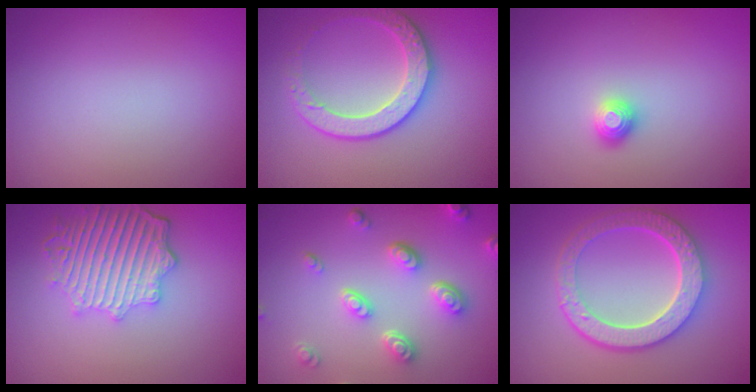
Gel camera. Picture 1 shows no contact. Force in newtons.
{"total": 3.7, "press": 3.6, "slide": 0.9}
{"total": 1.1, "press": 1.0, "slide": 0.3}
{"total": 5.6, "press": 4.5, "slide": 3.3}
{"total": 4.5, "press": 3.6, "slide": 2.8}
{"total": 6.8, "press": 5.3, "slide": 4.3}